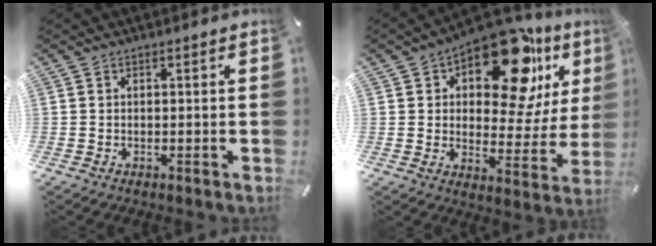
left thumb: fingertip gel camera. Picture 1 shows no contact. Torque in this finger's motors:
{"motor_torque": [2.50, 2.51, 1.42, -1.35, 0.26]}